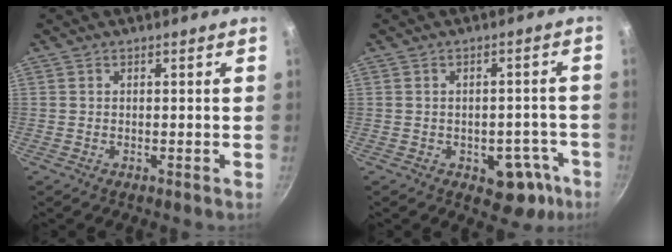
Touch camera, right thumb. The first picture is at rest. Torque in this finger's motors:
{"motor_torque": [2.64, 2.37, 0.74, -0.84, -0.06]}